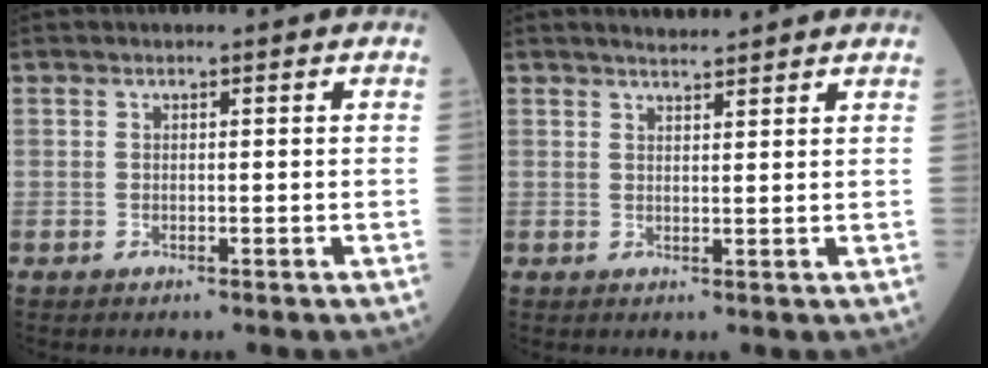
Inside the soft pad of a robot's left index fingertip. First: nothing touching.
{"total": 3.3, "force": [3.1, 0.1, 1.0], "torque": [-0.019, 0.016, 0.047]}